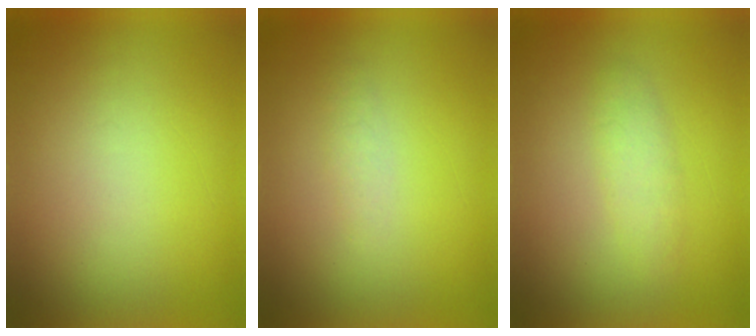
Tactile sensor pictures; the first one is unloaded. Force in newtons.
{"total": 1.3}
{"total": 2.3}